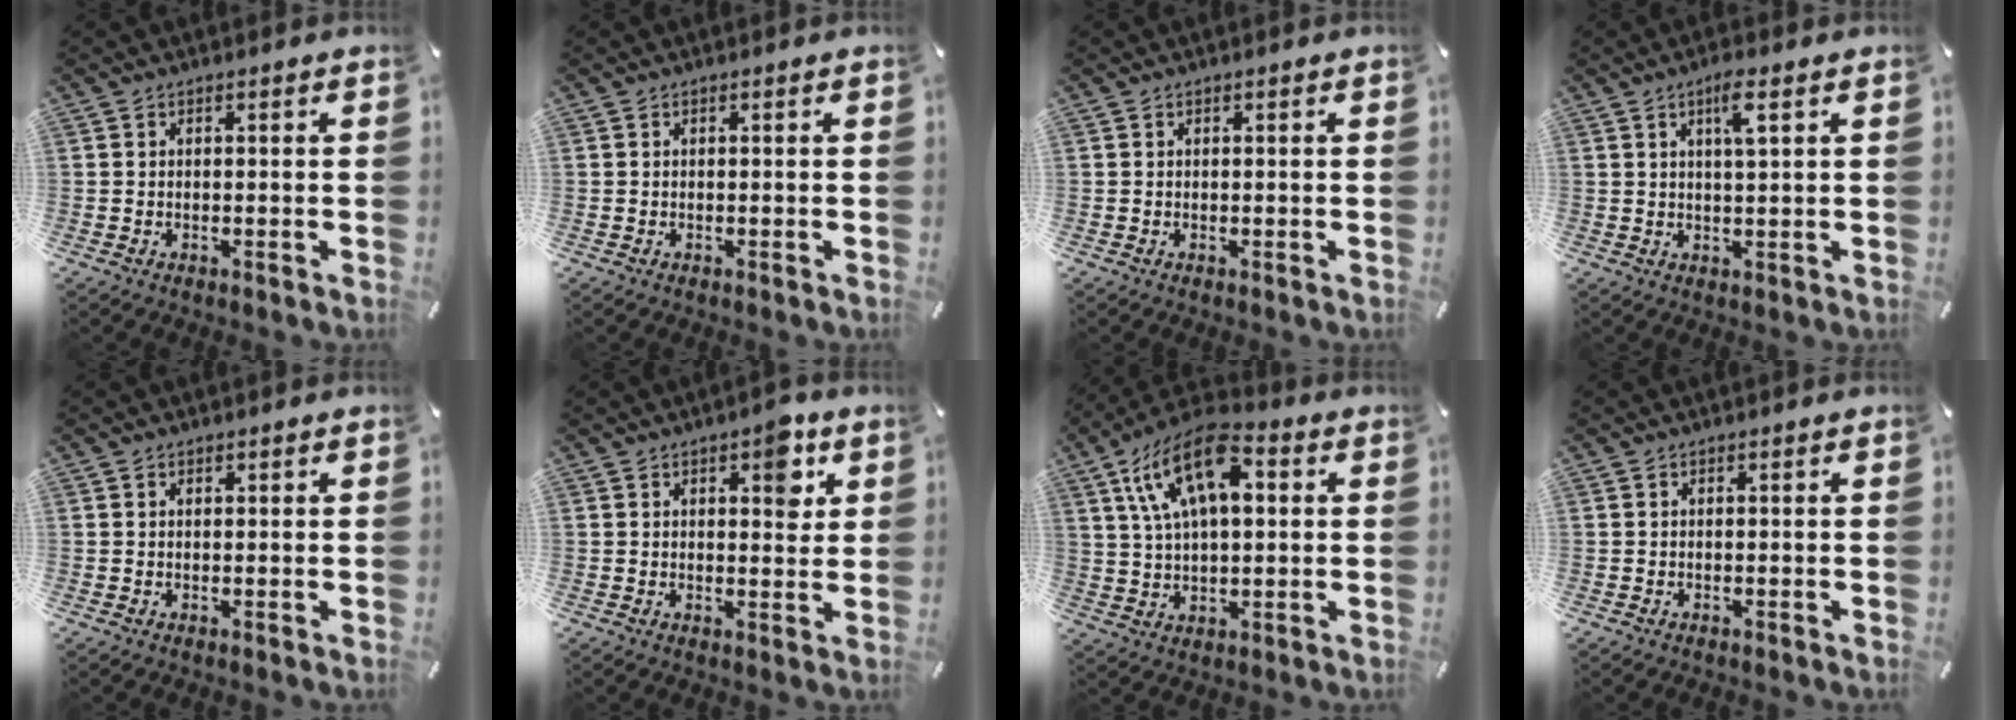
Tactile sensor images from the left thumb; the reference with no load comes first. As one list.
[{"total": 0.0}, {"total": 0.0}, {"total": 5.0, "force": [2.3, 0.7, 4.3], "torque": [-0.083, 0.001, 0.035]}, {"total": 0.6, "force": [0.3, 0.4, 0.2], "torque": [-0.002, 0.002, 0.006]}, {"total": 6.6, "force": [3.0, 3.4, 4.8], "torque": [-0.037, -0.018, 0.040]}, {"total": 16.1, "force": [6.1, 8.3, 12.3], "torque": [-0.248, -0.007, 0.106]}, {"total": 0.0}]